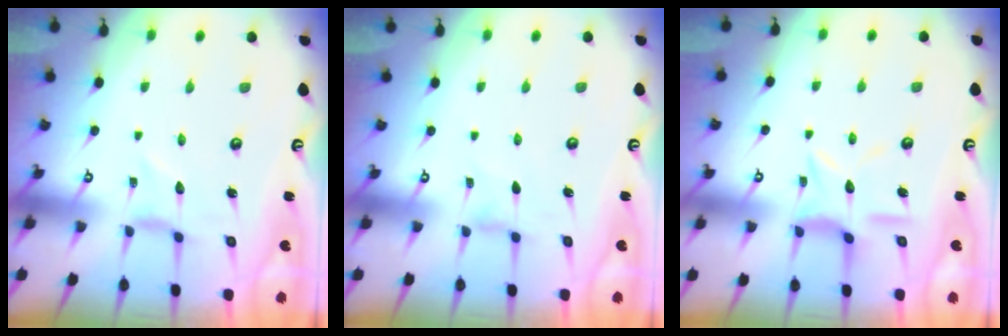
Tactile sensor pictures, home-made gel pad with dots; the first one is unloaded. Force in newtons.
{"total": 1.4, "press": 1.4, "slide": 0.4}
{"total": 10.6, "press": 10.5, "slide": 0.8}